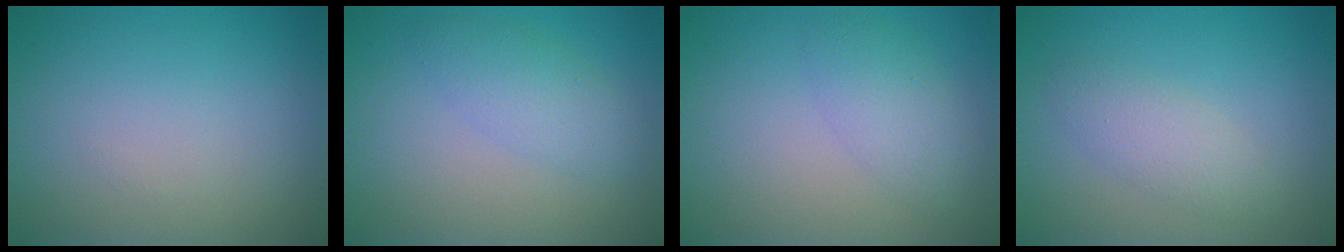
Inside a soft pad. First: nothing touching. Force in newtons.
{"total": 2.7, "press": 2.7, "slide": 0.0}
{"total": 2.7, "press": 2.7, "slide": 0.2}
{"total": 2.3, "press": 2.3, "slide": 0.0}